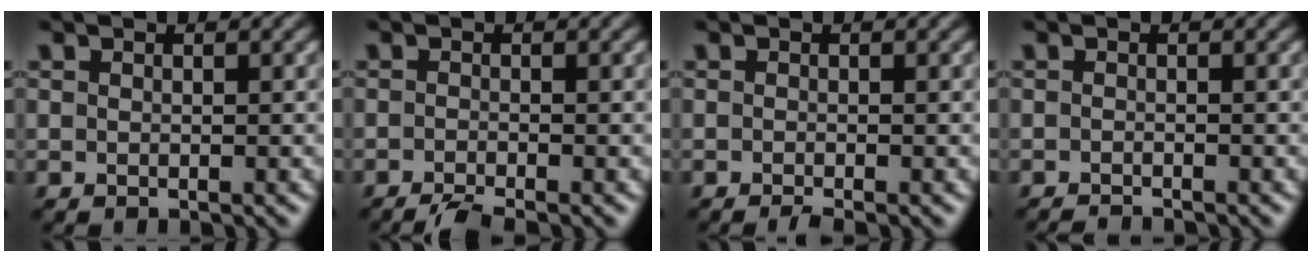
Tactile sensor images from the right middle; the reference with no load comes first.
{"total": 2.9, "force": [-2.4, 0.3, 1.6], "torque": [-0.024, -0.002, -0.048]}
{"total": 1.2, "force": [-0.9, 0.1, 0.8], "torque": [-0.011, -0.001, -0.016]}
{"total": 1.4, "force": [-1.4, 0.1, 0.3], "torque": [0.000, -0.004, -0.025]}